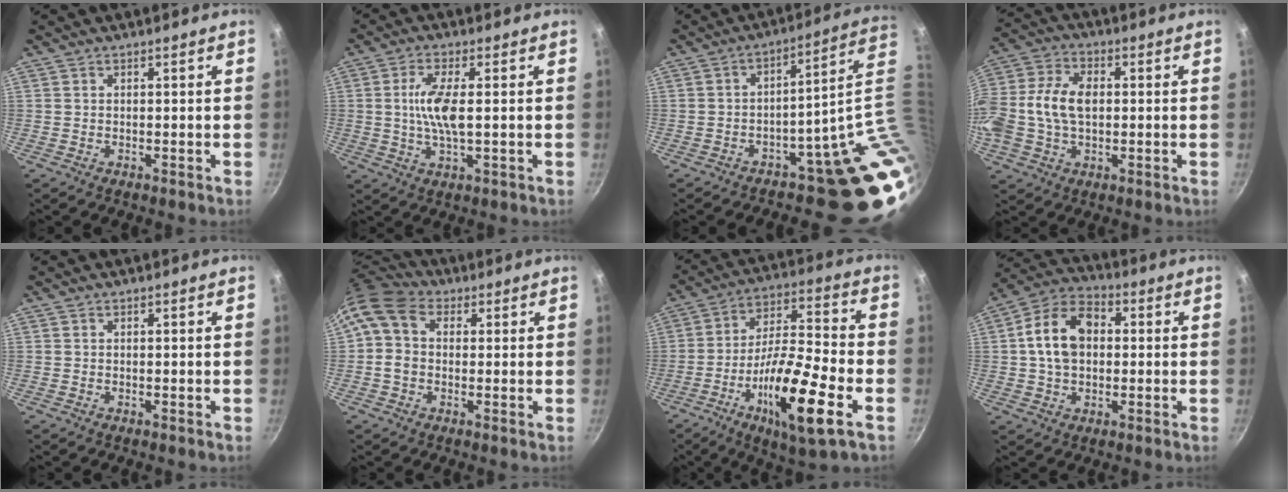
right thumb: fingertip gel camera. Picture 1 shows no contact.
{"total": 7.7, "force": [0.5, 2.4, 7.3], "torque": [-0.154, 0.000, 0.007]}
{"total": 12.5, "force": [-1.0, 4.5, 11.6], "torque": [-0.069, 0.017, -0.013]}
{"total": 13.3, "force": [0.0, 8.8, 10.0], "torque": [-0.202, 0.027, -0.013]}
{"total": 0.0}
{"total": 10.0, "force": [2.1, 7.7, 6.1], "torque": [-0.110, 0.016, 0.018]}
{"total": 19.2, "force": [-7.5, 4.3, 17.1], "torque": [-0.297, 0.032, -0.136]}
{"total": 12.3, "force": [1.1, 8.6, 8.7], "torque": [-0.131, 0.026, 0.005]}